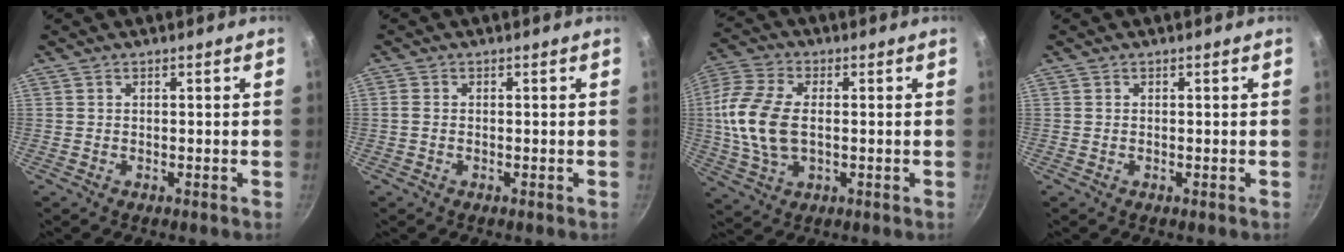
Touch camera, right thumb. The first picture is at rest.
{"total": 2.8, "force": [-0.2, 2.0, 2.0], "torque": [-0.050, 0.007, -0.008]}
{"total": 13.6, "force": [0.2, 8.0, 11.0], "torque": [-0.228, 0.015, -0.004]}
{"total": 0.0}